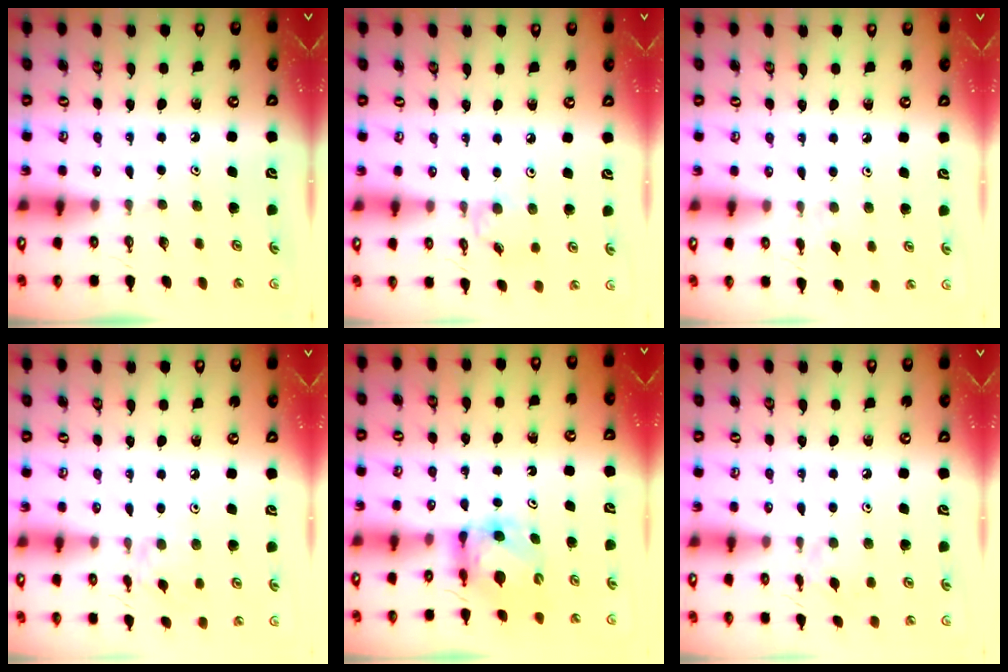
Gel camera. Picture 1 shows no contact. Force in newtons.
{"total": 2.3, "press": 2.3, "slide": 0.3}
{"total": 3.3, "press": 3.2, "slide": 0.7}
{"total": 3.0, "press": 2.9, "slide": 0.5}
{"total": 5.6, "press": 5.6, "slide": 0.6}
{"total": 7.2, "press": 7.2, "slide": 0.8}